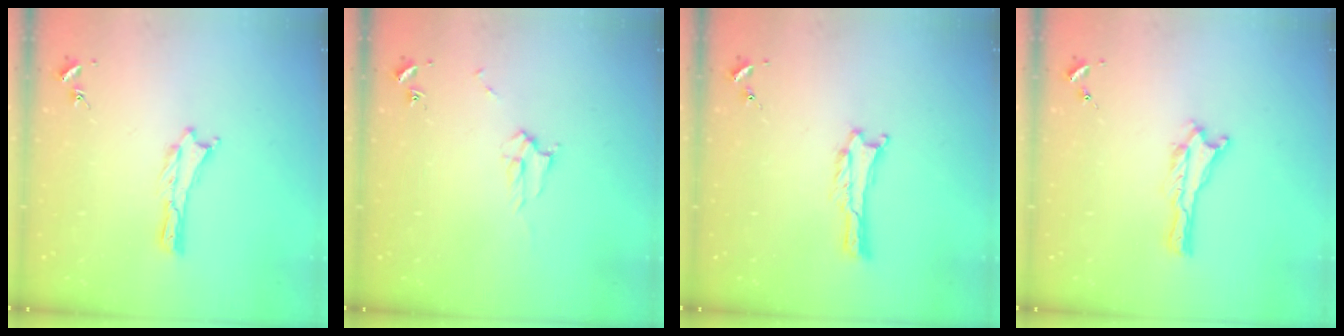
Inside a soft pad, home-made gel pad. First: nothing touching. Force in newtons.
{"total": 2.3, "press": 2.3, "slide": 0.3}
{"total": 0.5, "press": 0.5, "slide": 0.1}
{"total": 0.0}